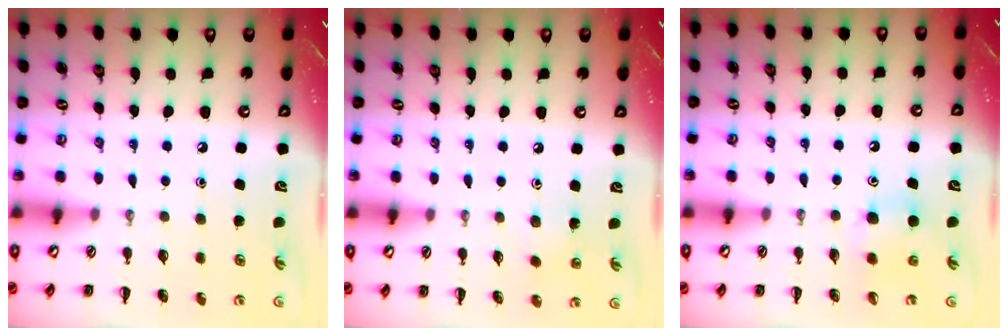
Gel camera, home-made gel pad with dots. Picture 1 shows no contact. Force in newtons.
{"total": 4.3, "press": 4.1, "slide": 1.3}
{"total": 6.1, "press": 5.8, "slide": 1.7}